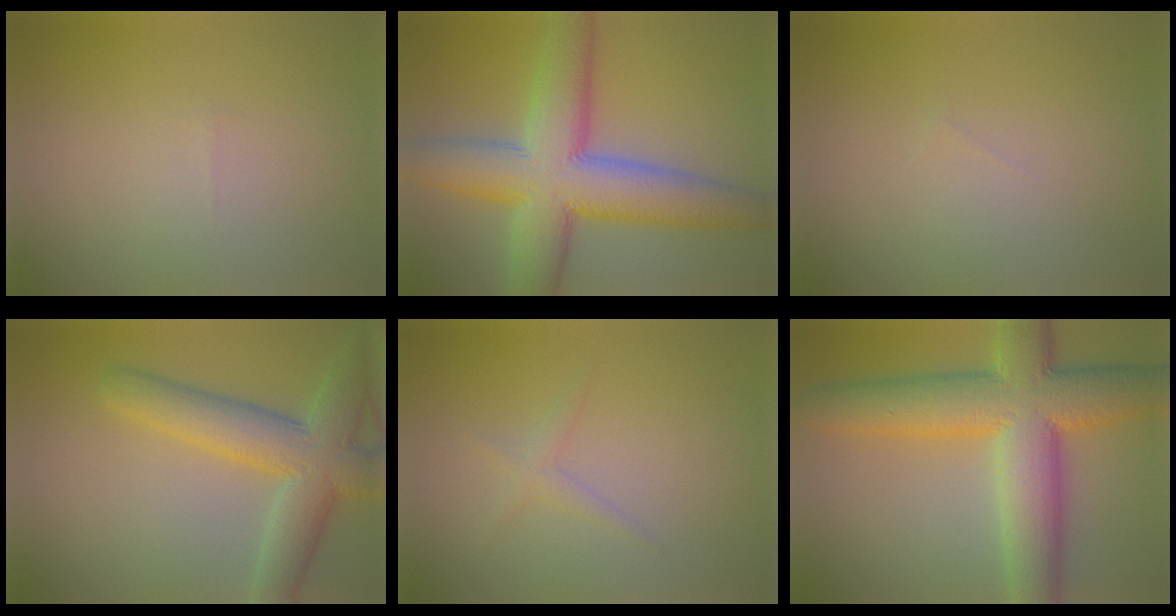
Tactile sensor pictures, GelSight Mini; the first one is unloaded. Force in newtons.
{"total": 10.8, "press": 10.8, "slide": 0.6}
{"total": 0.0}
{"total": 6.7, "press": 6.7, "slide": 0.5}
{"total": 1.1, "press": 1.1, "slide": 0.0}
{"total": 11.1, "press": 11.1, "slide": 0.2}